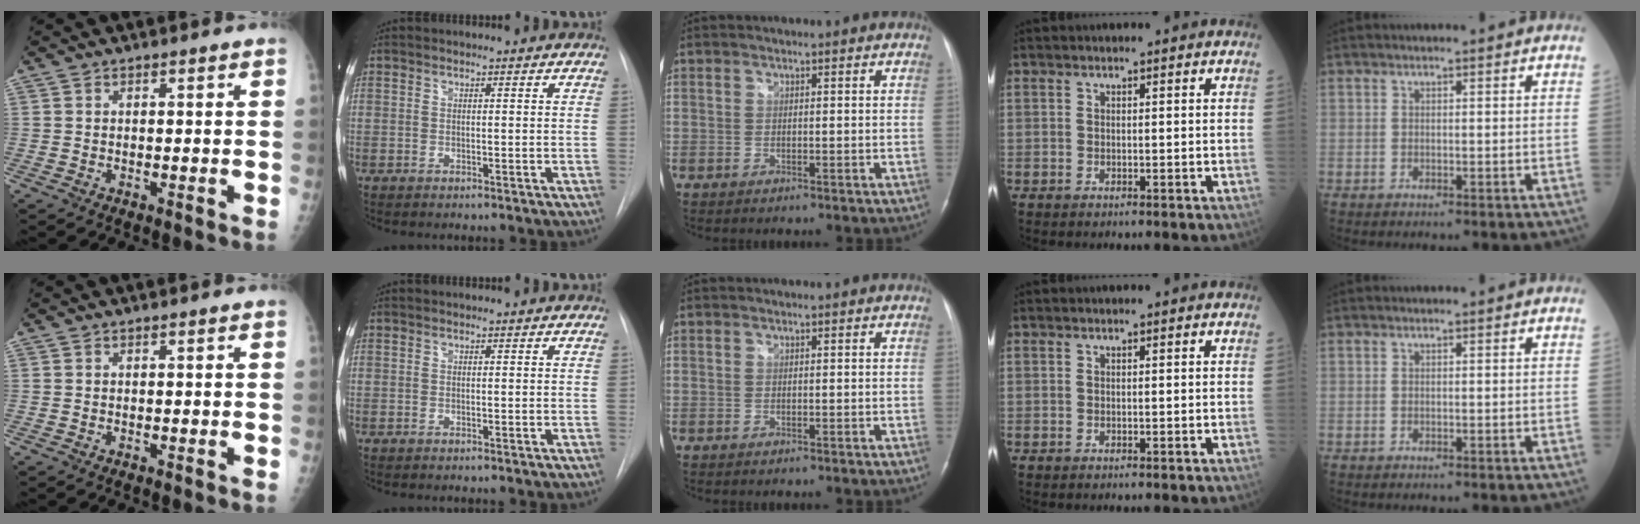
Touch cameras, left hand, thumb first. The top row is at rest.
{}